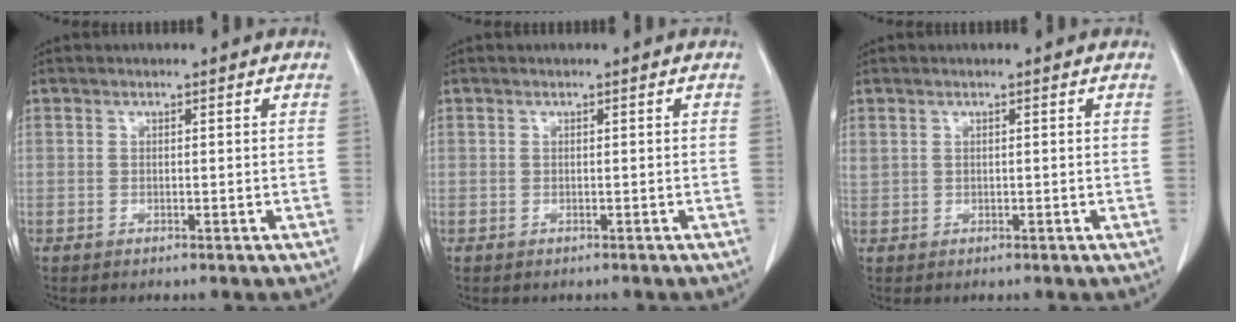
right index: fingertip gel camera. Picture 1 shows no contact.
{"total": 0.6, "force": [-0.3, 0.5, 0.0], "torque": [-0.002, 0.005, -0.005]}
{"total": 1.0, "force": [0.5, 0.6, 0.6], "torque": [-0.022, 0.013, 0.020]}